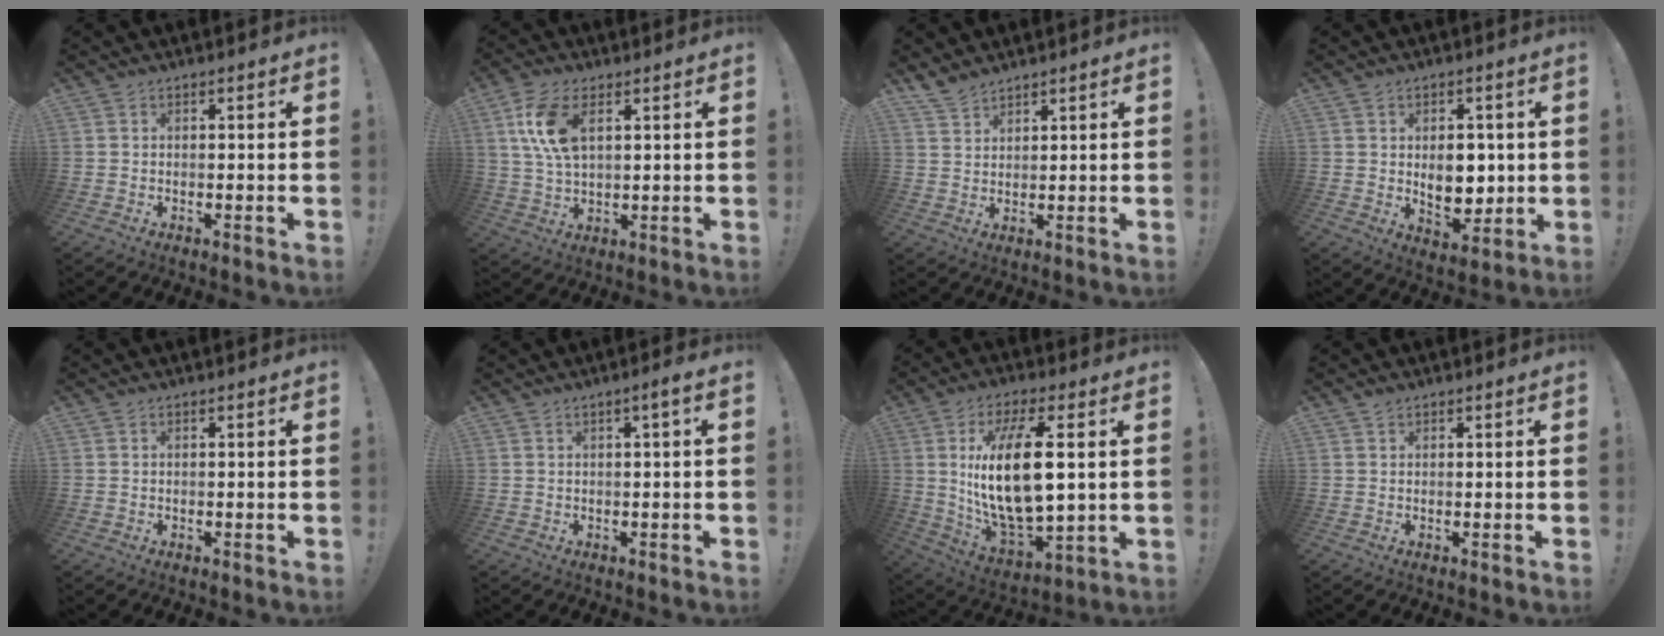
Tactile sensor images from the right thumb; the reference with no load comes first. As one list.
[{"total": 10.8, "force": [3.8, 5.6, 8.5], "torque": [-0.184, -0.006, 0.067]}, {"total": 4.4, "force": [3.9, 1.6, 1.3], "torque": [-0.034, -0.019, 0.076]}, {"total": 9.5, "force": [1.0, 6.8, 6.5], "torque": [-0.082, -0.005, 0.022]}, {"total": 0.0}, {"total": 2.7, "force": [0.4, 0.1, 2.7], "torque": [-0.033, -0.004, 0.001]}, {"total": 20.8, "force": [3.2, 8.5, 18.7], "torque": [-0.367, -0.016, 0.049]}, {"total": 0.9, "force": [0.7, 0.5, 0.3], "torque": [0.002, -0.002, 0.012]}]